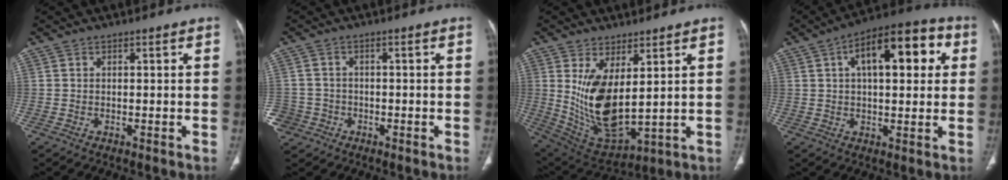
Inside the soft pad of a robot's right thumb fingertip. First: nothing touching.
{"total": 5.3, "force": [-2.1, 4.8, 0.4], "torque": [-0.004, 0.019, -0.034]}
{"total": 13.8, "force": [2.9, 6.2, 12.0], "torque": [-0.221, -0.034, 0.082]}
{"total": 16.2, "force": [4.7, 7.4, 13.7], "torque": [-0.166, 0.023, 0.062]}